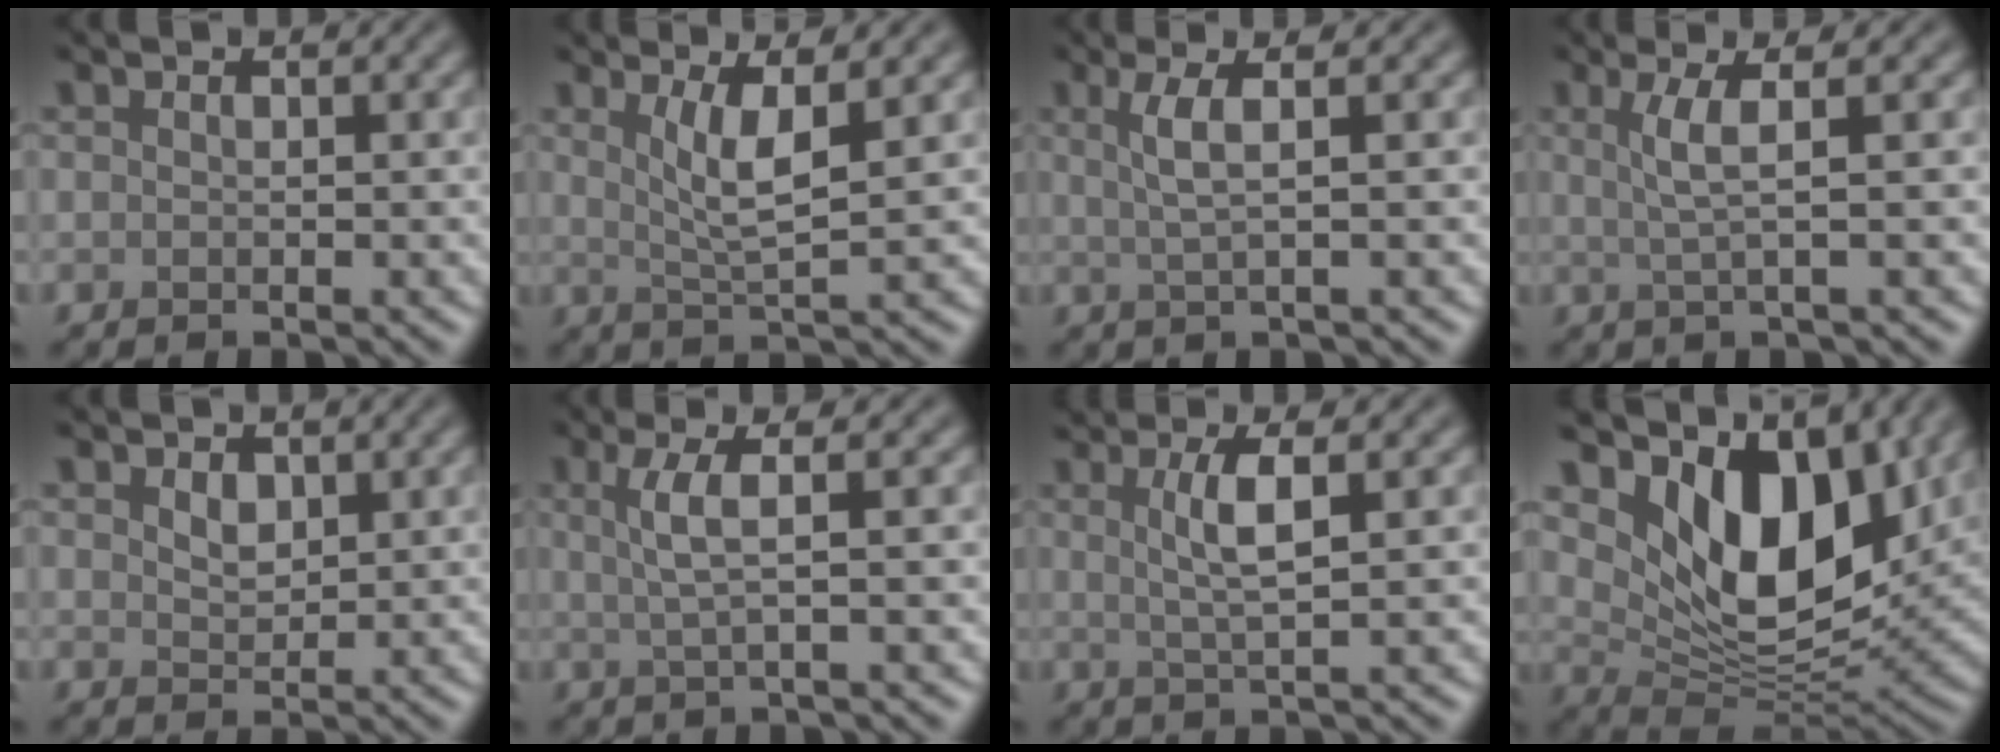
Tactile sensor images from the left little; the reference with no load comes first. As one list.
[{"total": 3.9, "force": [1.3, 0.8, 3.6], "torque": [-0.069, -0.005, 0.027]}, {"total": 2.9, "force": [0.8, 0.6, 2.8], "torque": [-0.049, 0.002, 0.016]}, {"total": 3.0, "force": [0.7, 0.5, 2.9], "torque": [-0.054, 0.001, 0.016]}, {"total": 1.7, "force": [0.9, 1.1, 1.0], "torque": [-0.020, -0.001, 0.020]}, {"total": 3.2, "force": [0.8, 0.6, 3.1], "torque": [-0.057, 0.002, 0.016]}, {"total": 3.6, "force": [1.1, 0.7, 3.4], "torque": [-0.059, 0.003, 0.021]}, {"total": 10.3, "force": [4.3, 5.8, 7.4], "torque": [-0.121, -0.013, 0.070]}]